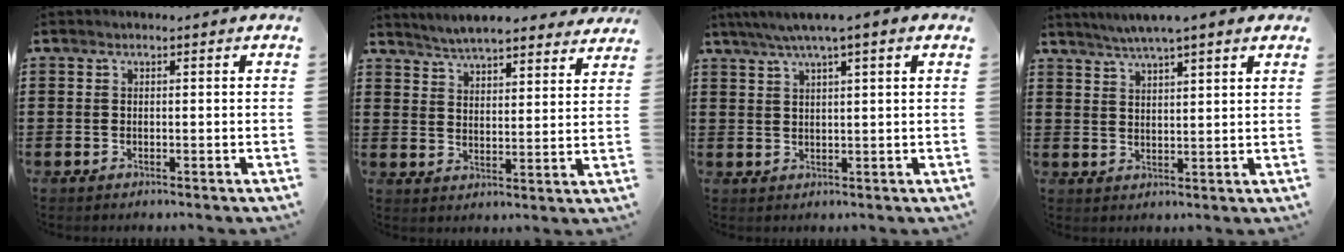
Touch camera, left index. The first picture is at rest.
{"total": 5.1, "force": [5.1, 0.1, 0.6], "torque": [-0.034, -0.023, 0.091]}
{"total": 3.7, "force": [2.3, 0.0, 2.8], "torque": [-0.059, 0.003, 0.041]}
{"total": 4.0, "force": [3.5, -0.3, 1.9], "torque": [-0.047, -0.008, 0.060]}